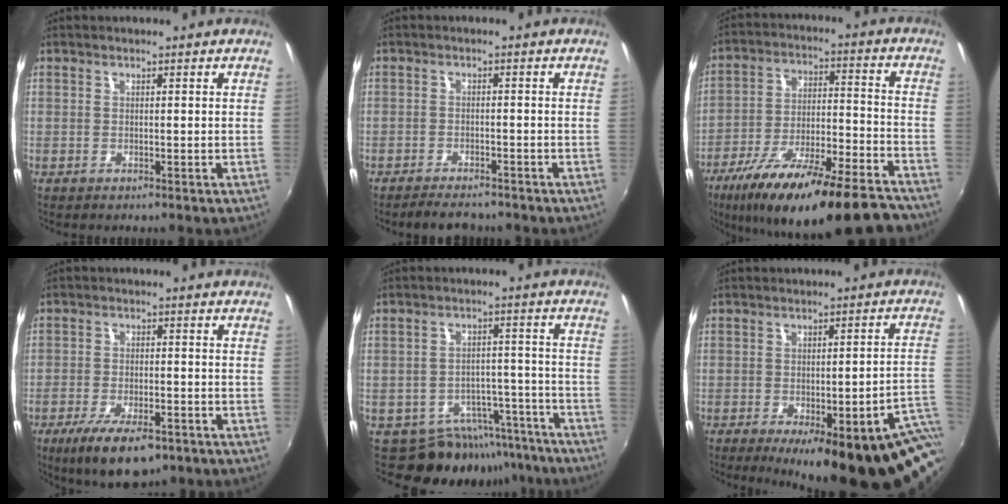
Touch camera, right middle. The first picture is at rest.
{"total": 5.3, "force": [-4.8, 1.1, 1.9], "torque": [-0.054, -0.008, -0.076]}
{"total": 24.4, "force": [-19.4, 4.9, 13.9], "torque": [-0.236, -0.039, -0.293]}
{"total": 11.4, "force": [-7.6, 3.7, 7.6], "torque": [-0.167, -0.033, -0.124]}
{"total": 12.3, "force": [-10.1, 6.5, 2.6], "torque": [-0.043, 0.030, -0.119]}
{"total": 23.3, "force": [-13.8, 5.8, 17.8], "torque": [-0.202, -0.020, -0.161]}